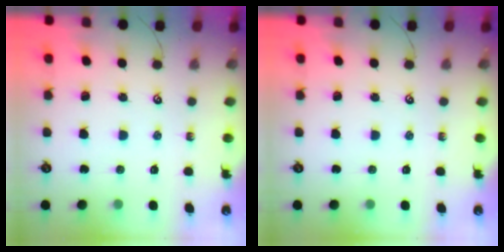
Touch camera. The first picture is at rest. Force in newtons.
{"total": 0.0}